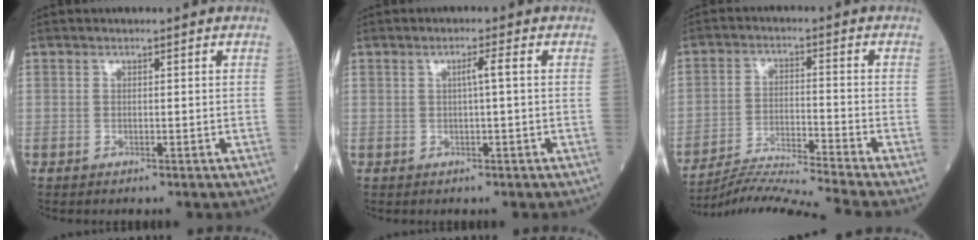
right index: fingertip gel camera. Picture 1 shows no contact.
{"total": 2.0, "force": [0.2, -0.4, 2.0], "torque": [-0.034, 0.002, 0.004]}
{"total": 11.9, "force": [-11.0, -3.5, 3.1], "torque": [-0.044, -0.013, -0.190]}